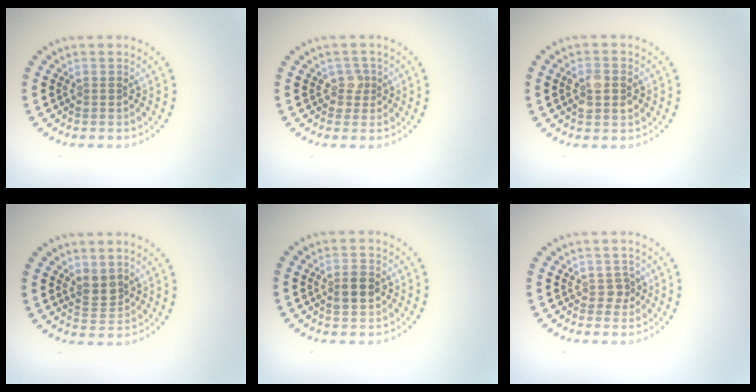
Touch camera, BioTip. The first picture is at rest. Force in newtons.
{"total": 1.4, "press": 1.1, "slide": 0.9}
{"total": 2.7, "press": 2.7, "slide": 0.1}
{"total": 2.0, "press": 1.7, "slide": 1.0}
{"total": 2.3, "press": 2.3, "slide": 0.2}
{"total": 1.2, "press": 1.1, "slide": 0.6}